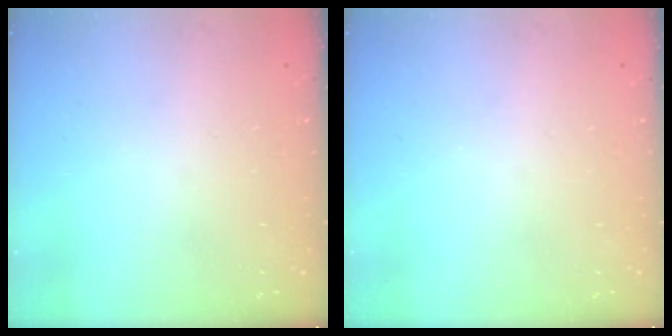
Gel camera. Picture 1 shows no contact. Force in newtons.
{"total": 0.0}